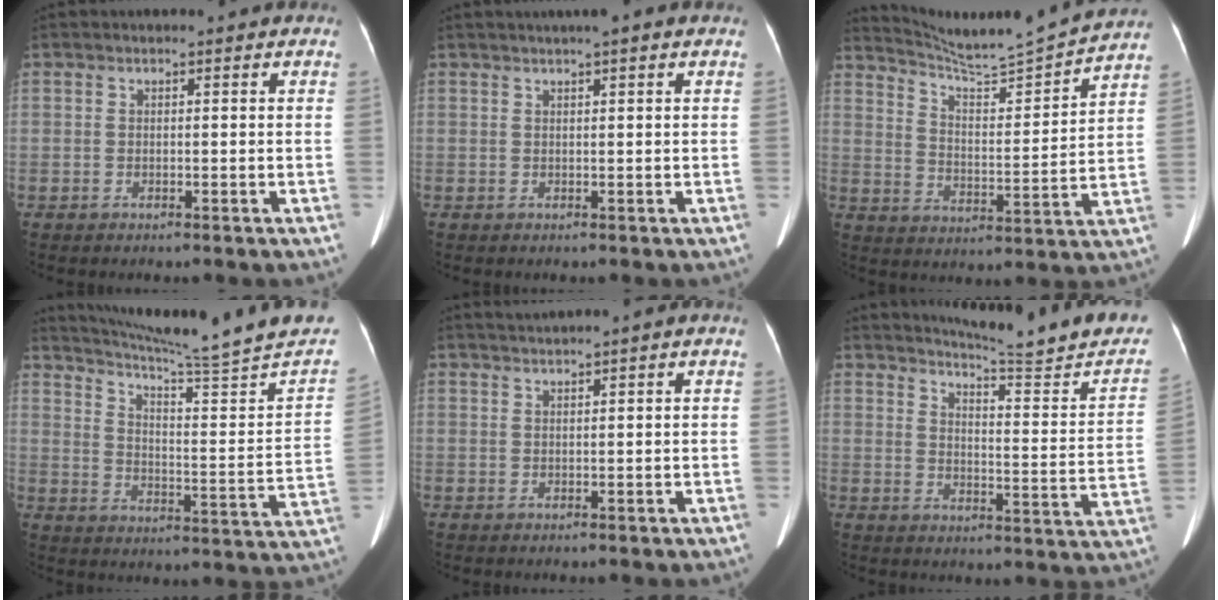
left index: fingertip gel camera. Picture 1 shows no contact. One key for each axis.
{"total": 2.8, "fx": 2.0, "fy": 0.0, "fz": 2.0, "tx": -0.029, "ty": 0.021, "tz": 0.028}
{"total": 14.9, "fx": 14.2, "fy": -1.7, "fz": 4.2, "tx": -0.081, "ty": -0.030, "tz": 0.211}
{"total": 22.6, "fx": 20.0, "fy": -1.4, "fz": 10.5, "tx": -0.165, "ty": -0.075, "tz": 0.266}
{"total": 1.7, "fx": 1.0, "fy": -0.1, "fz": 1.3, "tx": -0.029, "ty": 0.015, "tz": 0.023}
{"total": 17.8, "fx": 16.3, "fy": 0.0, "fz": 7.1, "tx": -0.100, "ty": -0.077, "tz": 0.198}